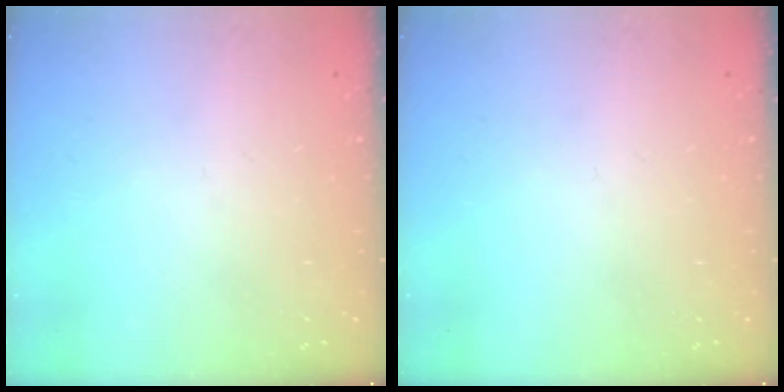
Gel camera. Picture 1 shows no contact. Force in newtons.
{"total": 0.0}